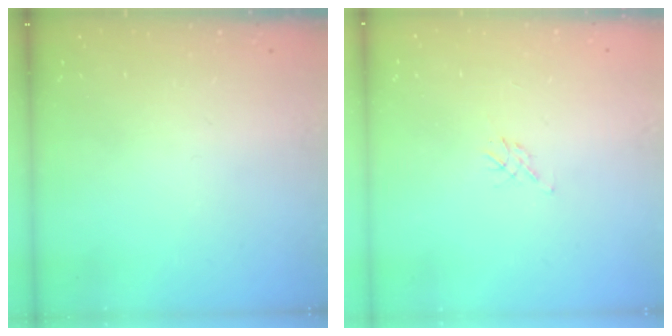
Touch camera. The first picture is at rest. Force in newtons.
{"total": 4.8, "press": 4.8, "slide": 0.7}